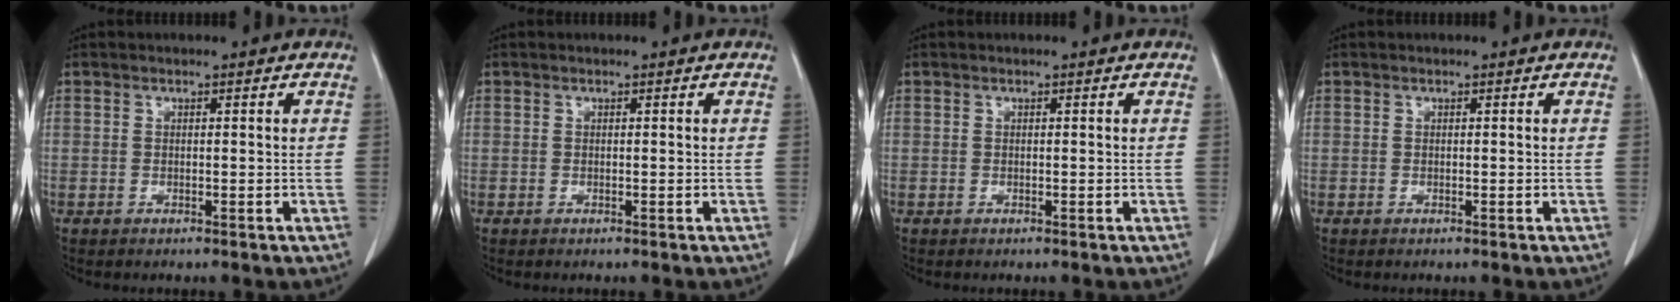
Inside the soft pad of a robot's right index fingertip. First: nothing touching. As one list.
[{"total": 0.0}, {"total": 0.0}, {"total": 0.0}]